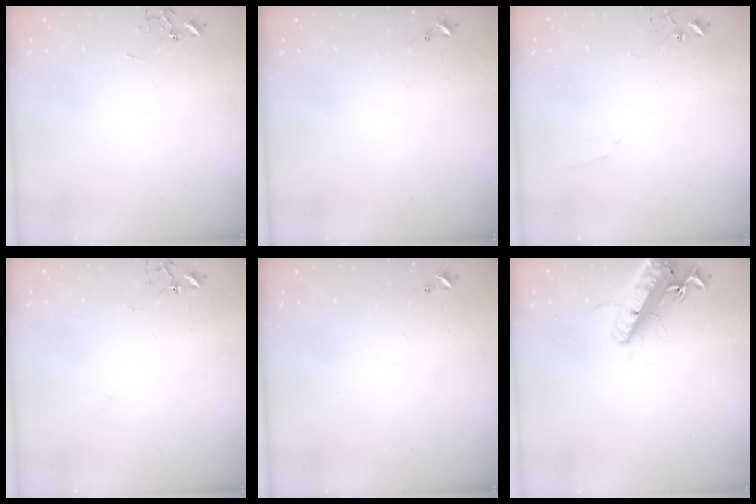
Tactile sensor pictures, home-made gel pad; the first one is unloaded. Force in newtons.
{"total": 0.0}
{"total": 5.1, "press": 5.1, "slide": 0.5}
{"total": 5.7, "press": 5.6, "slide": 0.7}
{"total": 0.0}
{"total": 17.1, "press": 16.8, "slide": 3.4}